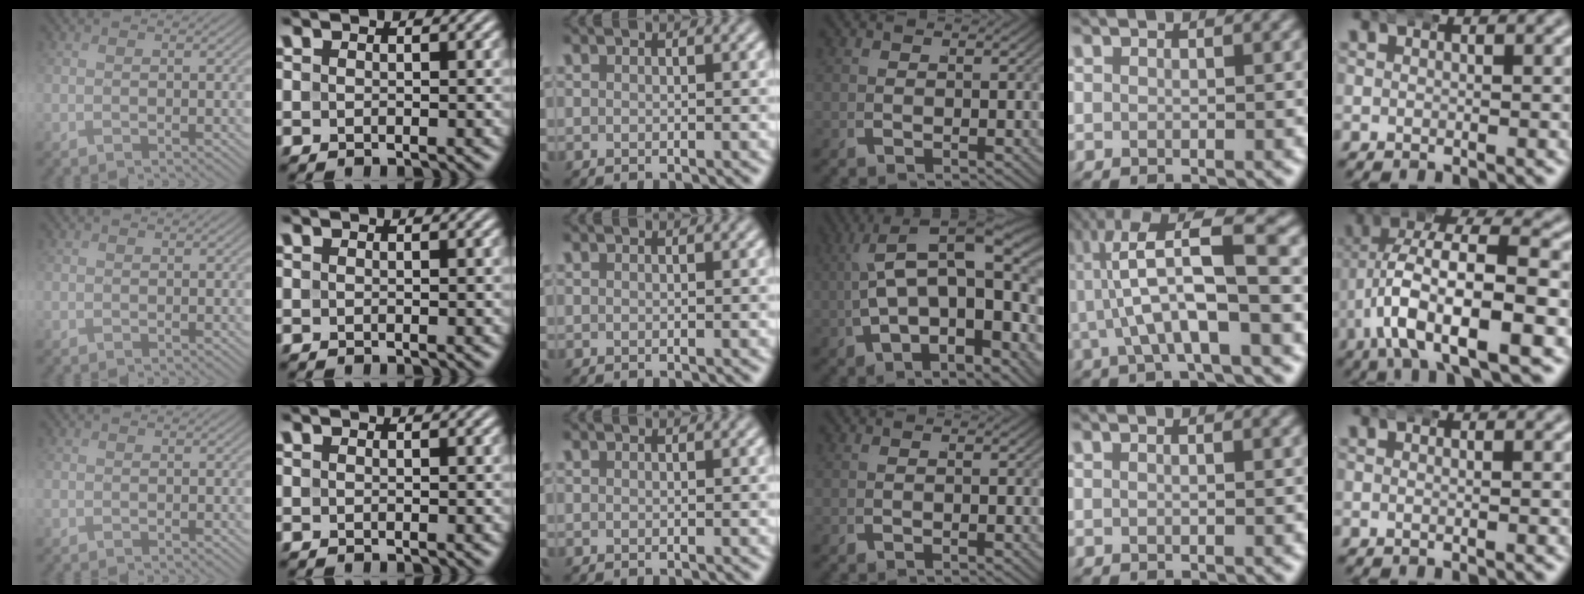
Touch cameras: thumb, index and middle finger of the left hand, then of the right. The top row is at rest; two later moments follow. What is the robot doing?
{"motion": "wrap", "object": "bandana"}